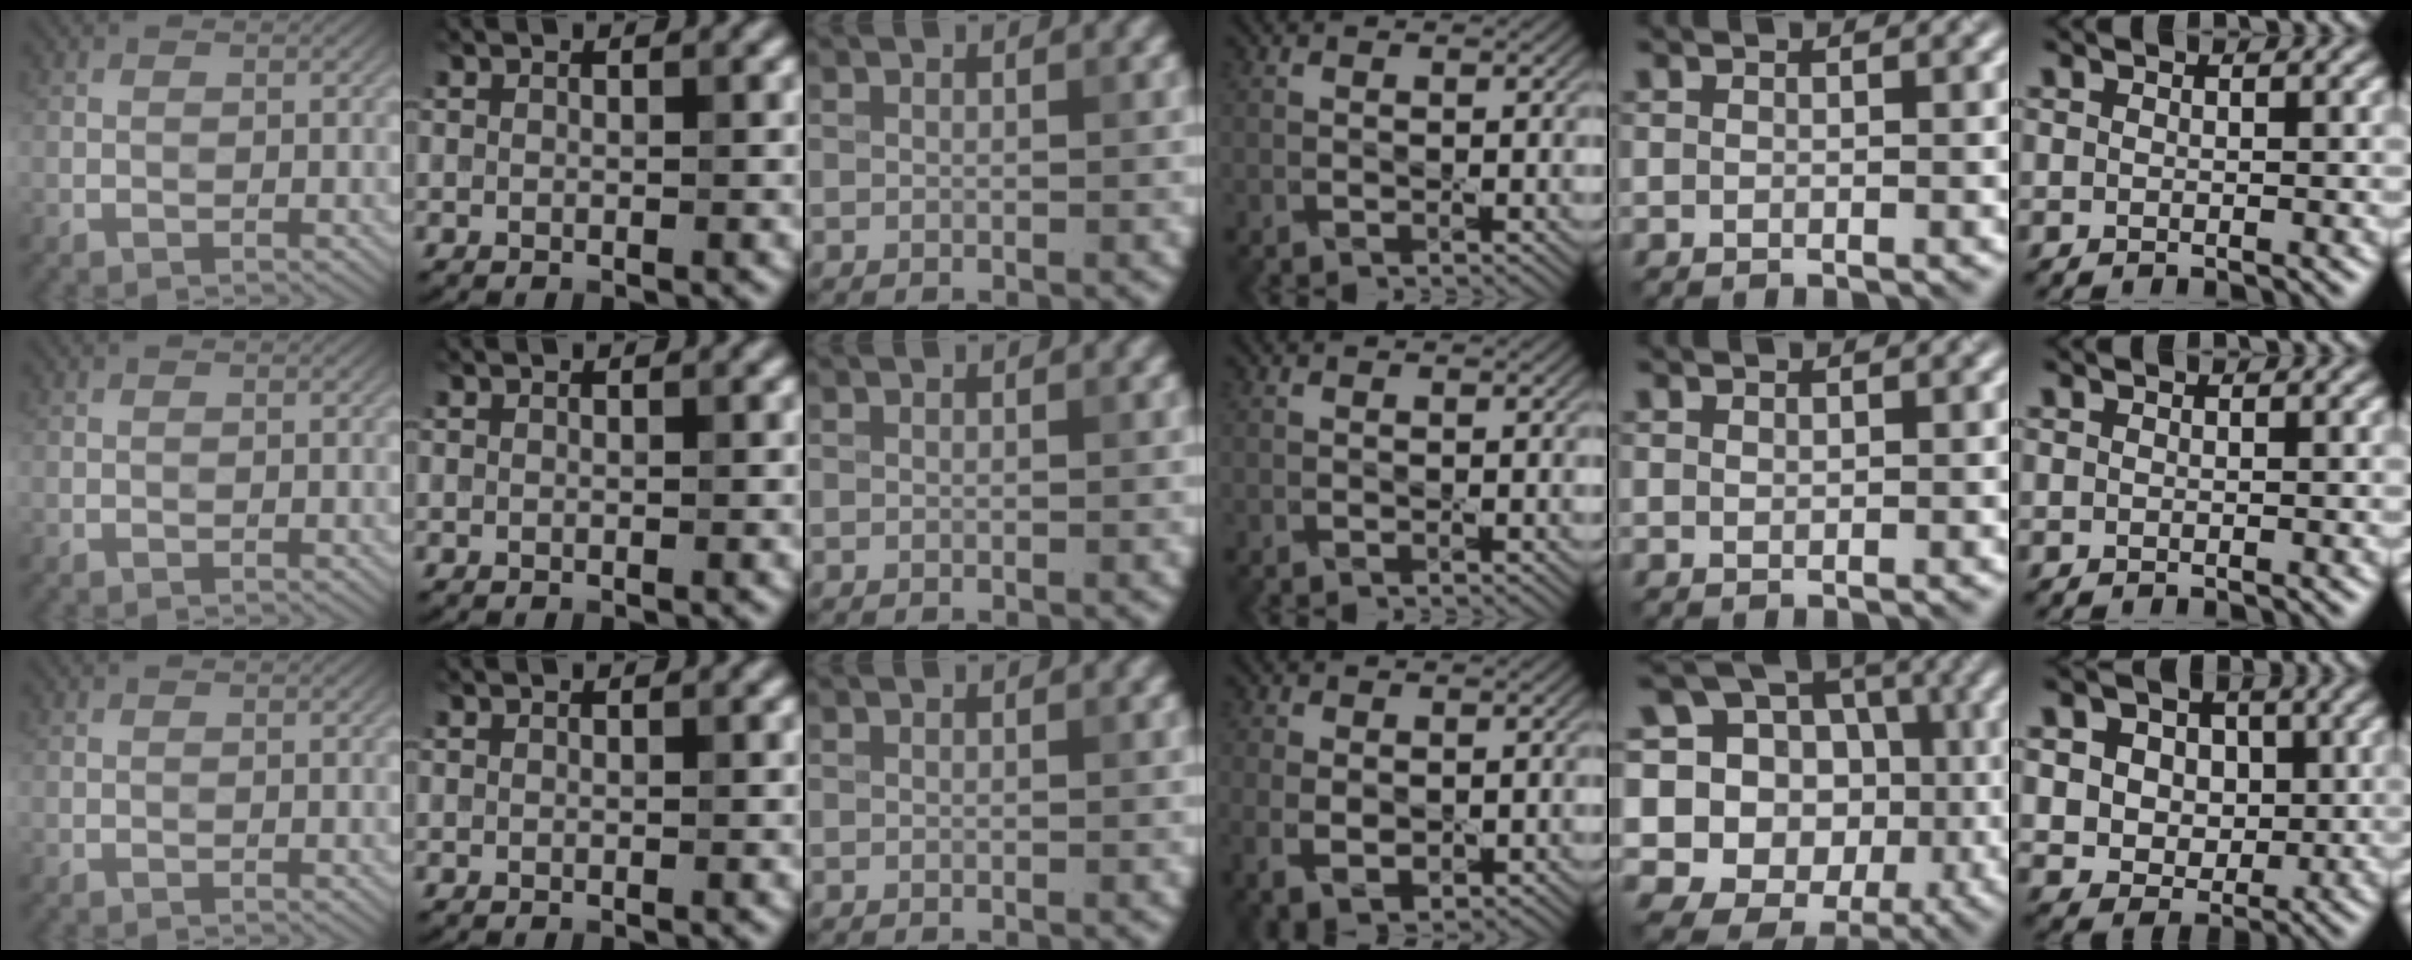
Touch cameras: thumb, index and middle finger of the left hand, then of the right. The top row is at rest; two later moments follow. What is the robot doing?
{"motion": "press", "object": "memory foam"}